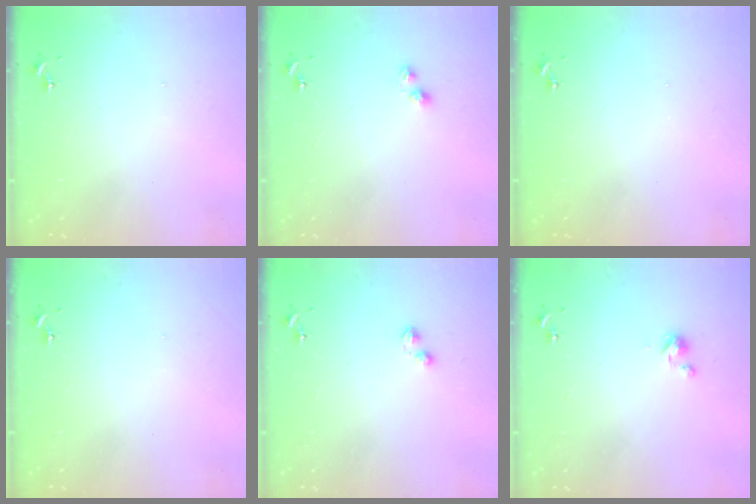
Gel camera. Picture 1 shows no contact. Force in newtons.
{"total": 2.8, "press": 2.7, "slide": 0.4}
{"total": 0.0}
{"total": 0.0}
{"total": 2.9, "press": 2.8, "slide": 0.7}
{"total": 2.7, "press": 2.7, "slide": 0.3}